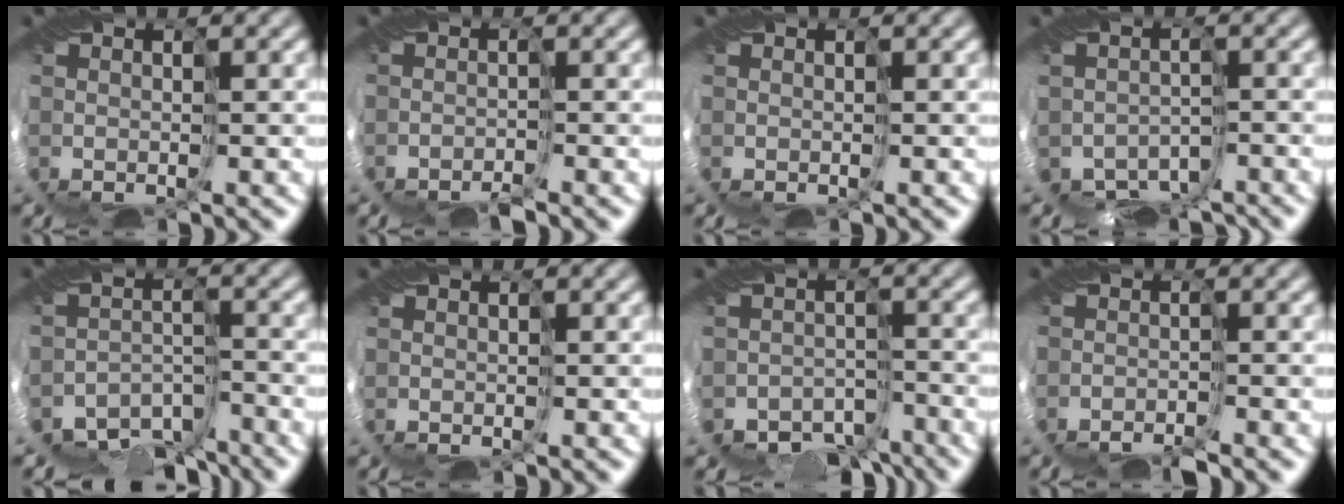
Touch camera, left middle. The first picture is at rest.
{"total": 1.9, "force": [-1.9, -0.2, -0.1], "torque": [0.013, -0.002, -0.041]}
{"total": 0.0}
{"total": 4.2, "force": [-4.0, 1.5, 0.1], "torque": [0.003, -0.018, -0.069]}
{"total": 8.6, "force": [-8.3, 2.2, 0.8], "torque": [-0.002, -0.012, -0.133]}
{"total": 0.0}
{"total": 7.0, "force": [-6.0, 3.4, 0.9], "torque": [-0.002, -0.018, -0.093]}
{"total": 2.8, "force": [-2.8, 0.2, 0.4], "torque": [0.011, -0.001, -0.050]}